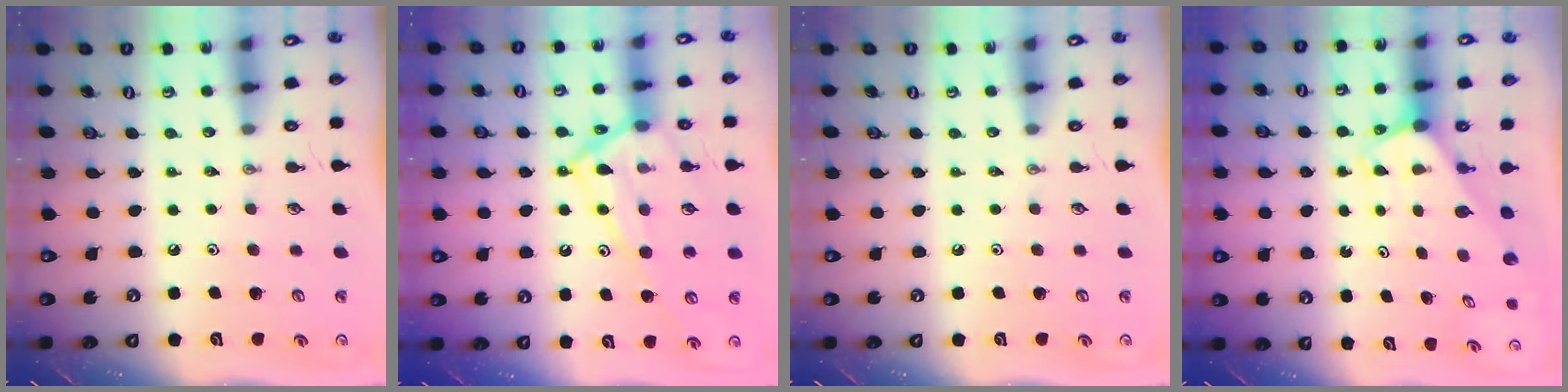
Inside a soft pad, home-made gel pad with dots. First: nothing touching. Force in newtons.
{"total": 18.2, "press": 18.1, "slide": 1.7}
{"total": 0.0}
{"total": 1.9, "press": 1.9, "slide": 0.2}